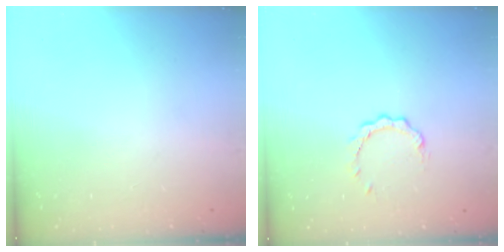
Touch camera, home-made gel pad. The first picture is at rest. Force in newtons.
{"total": 3.1, "press": 3.1, "slide": 0.3}